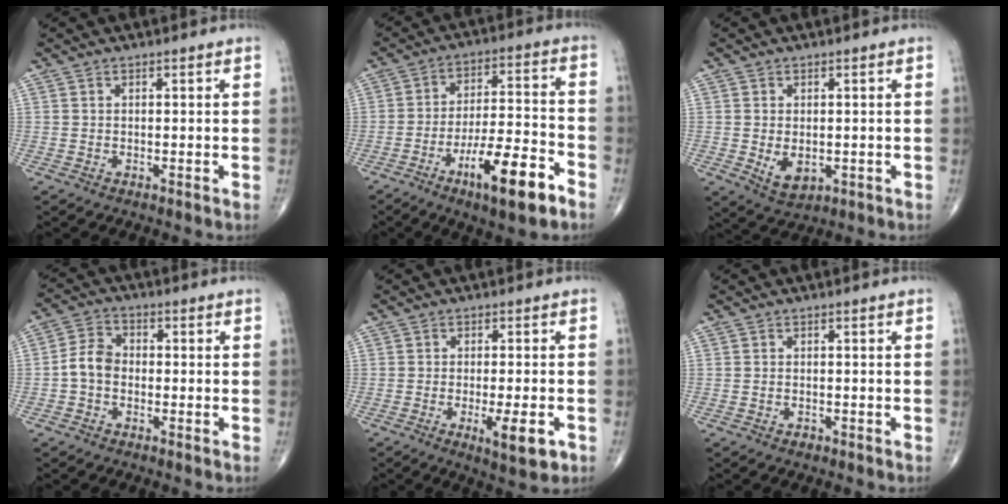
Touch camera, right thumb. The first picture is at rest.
{"total": 14.6, "force": [-7.9, 3.6, 11.7], "torque": [-0.193, 0.049, -0.124]}
{"total": 4.9, "force": [-0.7, 3.1, 3.7], "torque": [-0.049, -0.009, 0.001]}
{"total": 5.4, "force": [-1.2, 4.1, 3.4], "torque": [-0.056, 0.019, -0.034]}
{"total": 7.1, "force": [-2.7, 1.9, 6.3], "torque": [-0.096, -0.006, -0.035]}
{"total": 0.9, "force": [-0.5, 0.6, 0.4], "torque": [-0.003, 0.007, -0.005]}